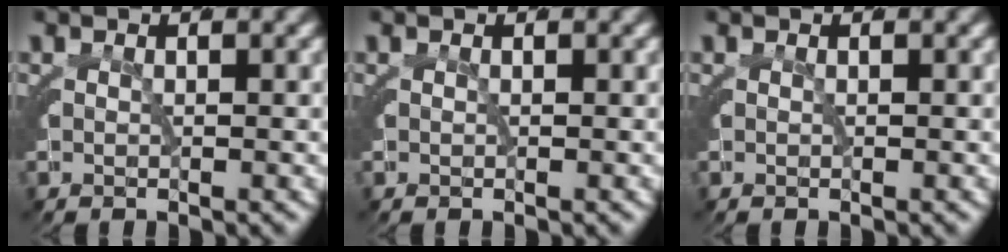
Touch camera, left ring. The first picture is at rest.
{"total": 0.0}
{"total": 0.0}